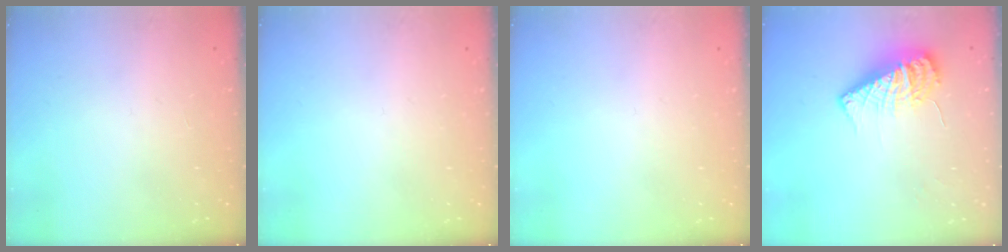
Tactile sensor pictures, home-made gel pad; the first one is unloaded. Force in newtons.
{"total": 0.0}
{"total": 0.0}
{"total": 11.6, "press": 11.5, "slide": 1.1}